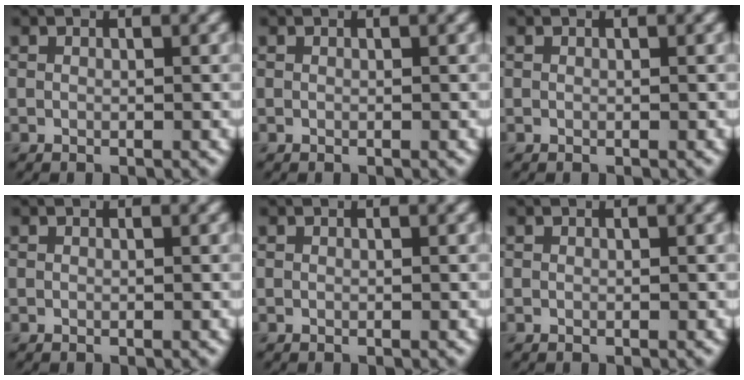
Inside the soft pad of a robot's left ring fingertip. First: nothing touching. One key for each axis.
{"total": 0.0}
{"total": 0.0}
{"total": 0.0}
{"total": 0.0}
{"total": 0.0}